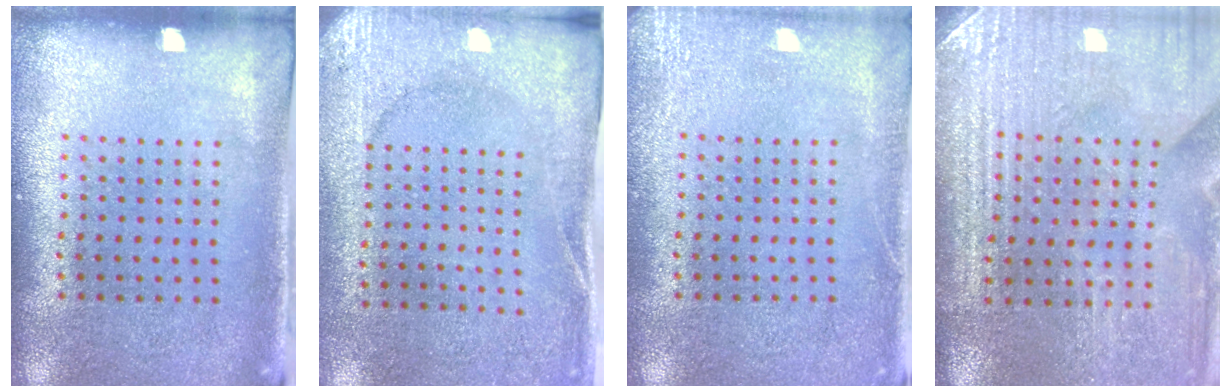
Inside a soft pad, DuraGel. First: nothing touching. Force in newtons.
{"total": 2.6, "press": 2.4, "slide": 1.0}
{"total": 2.3, "press": 2.3, "slide": 0.4}
{"total": 3.3, "press": 3.3, "slide": 0.2}